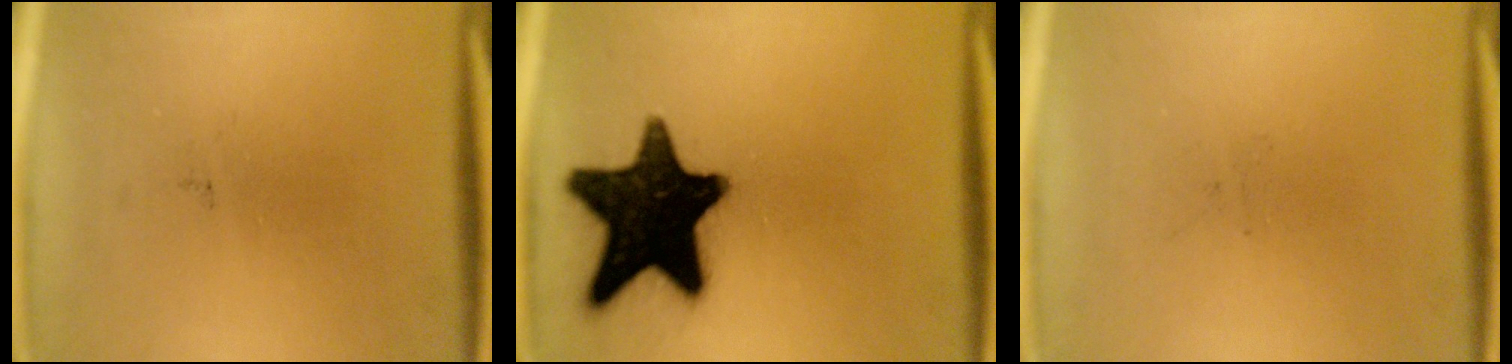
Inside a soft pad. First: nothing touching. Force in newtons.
{"total": 18.5}
{"total": 0.0}